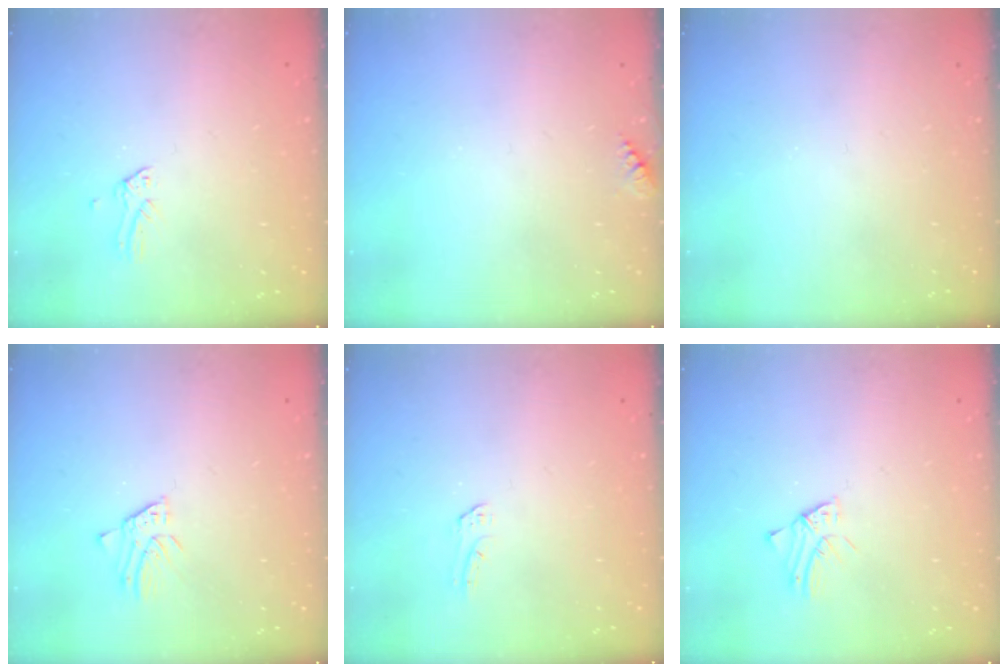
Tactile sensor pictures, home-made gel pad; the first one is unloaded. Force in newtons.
{"total": 3.5, "press": 3.5, "slide": 0.4}
{"total": 0.0}
{"total": 1.5, "press": 1.5, "slide": 0.1}
{"total": 3.2, "press": 3.2, "slide": 0.4}
{"total": 1.2, "press": 1.2, "slide": 0.0}